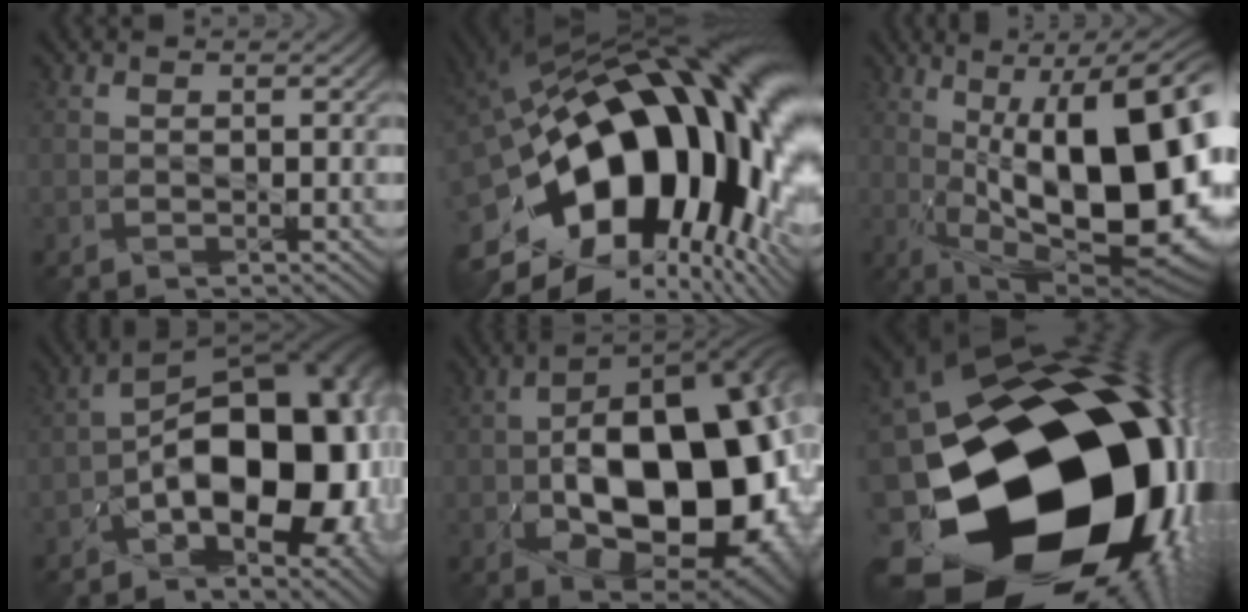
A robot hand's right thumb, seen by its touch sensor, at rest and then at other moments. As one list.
[{"total": 22.6, "force": [-2.7, 13.4, 18.0], "torque": [-0.327, -0.037, -0.040]}, {"total": 20.8, "force": [0.5, 8.6, 19.0], "torque": [-0.286, 0.015, 0.006]}, {"total": 17.9, "force": [-4.9, 9.5, 14.4], "torque": [-0.195, -0.001, -0.079]}, {"total": 20.4, "force": [-3.2, 12.6, 15.8], "torque": [-0.205, -0.030, -0.028]}, {"total": 24.4, "force": [-7.2, 18.1, 14.7], "torque": [-0.259, -0.061, -0.104]}]